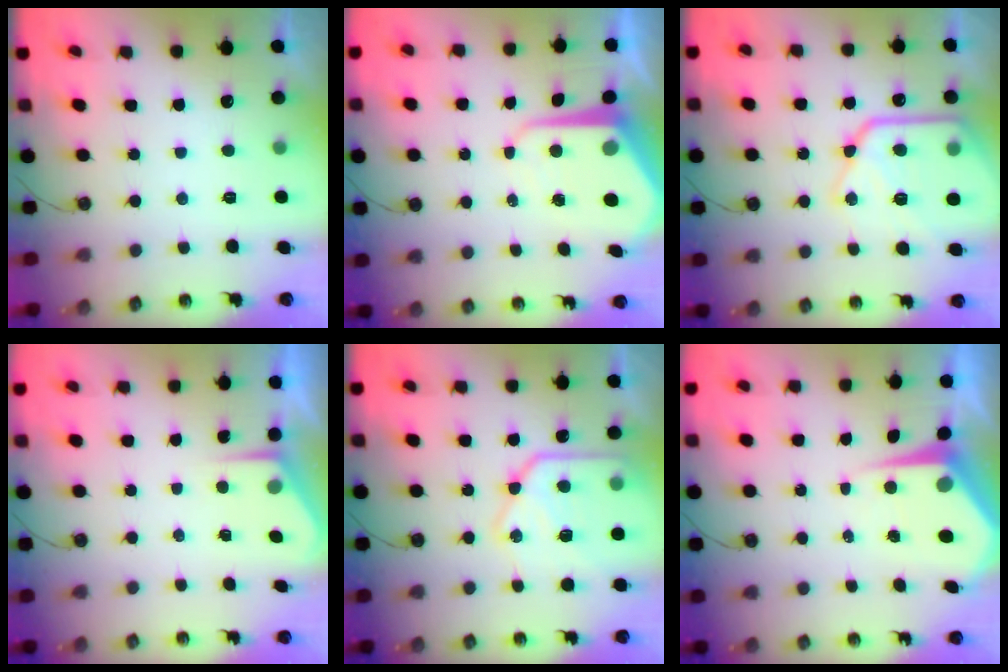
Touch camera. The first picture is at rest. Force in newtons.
{"total": 9.5, "press": 9.5, "slide": 0.7}
{"total": 19.6, "press": 19.5, "slide": 1.1}
{"total": 2.7, "press": 2.7, "slide": 0.4}
{"total": 19.1, "press": 19.1, "slide": 1.6}
{"total": 7.1, "press": 7.1, "slide": 0.7}